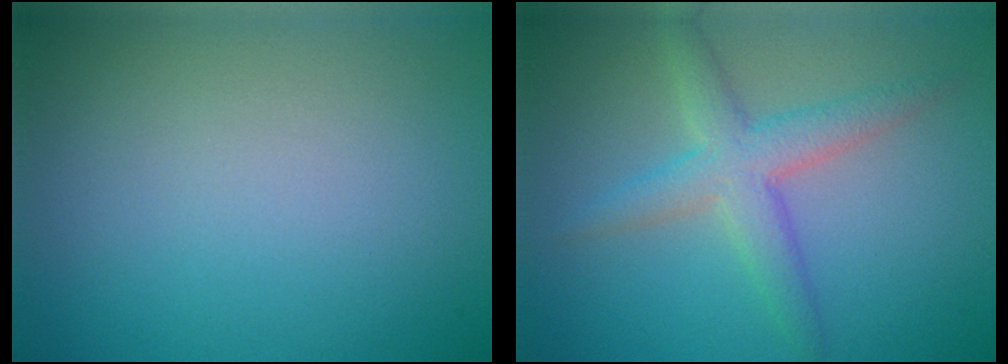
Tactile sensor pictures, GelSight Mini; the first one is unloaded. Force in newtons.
{"total": 3.8, "press": 3.8, "slide": 0.1}